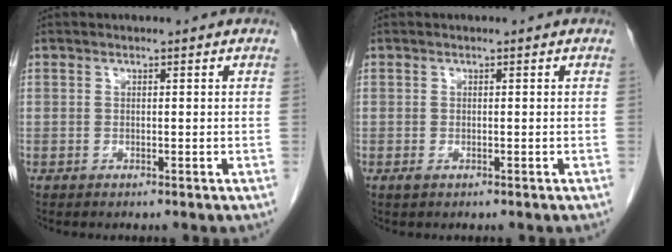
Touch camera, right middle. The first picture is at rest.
{"total": 0.6, "force": [-0.2, 0.3, 0.5], "torque": [-0.009, 0.000, 0.000]}